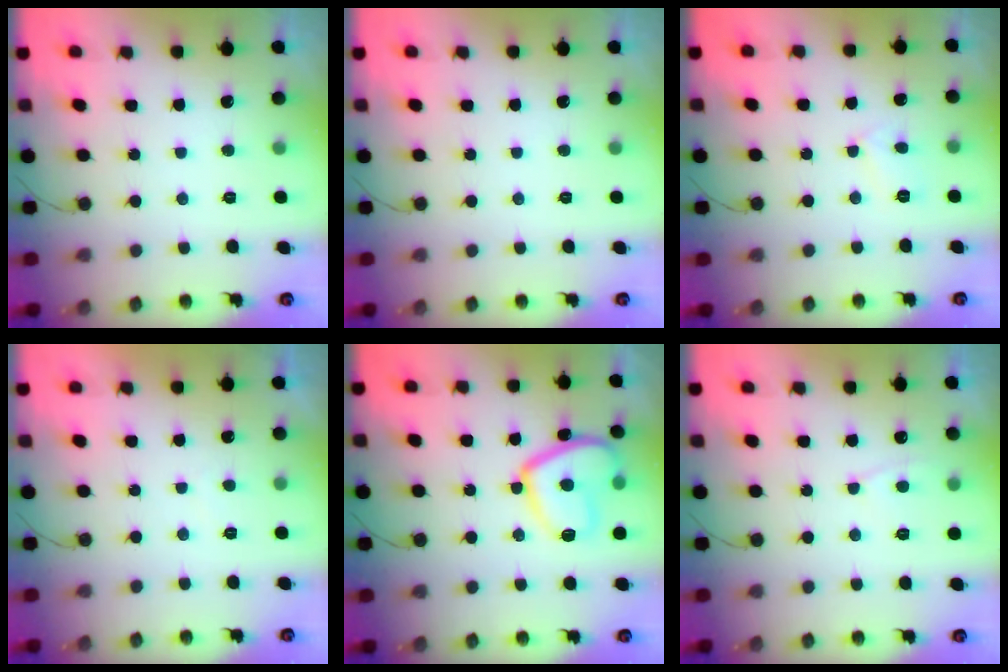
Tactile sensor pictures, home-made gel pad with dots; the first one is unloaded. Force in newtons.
{"total": 0.0}
{"total": 4.1, "press": 4.0, "slide": 0.5}
{"total": 0.5, "press": 0.3, "slide": 0.5}
{"total": 12.4, "press": 12.4, "slide": 0.6}
{"total": 3.9, "press": 3.9, "slide": 0.4}